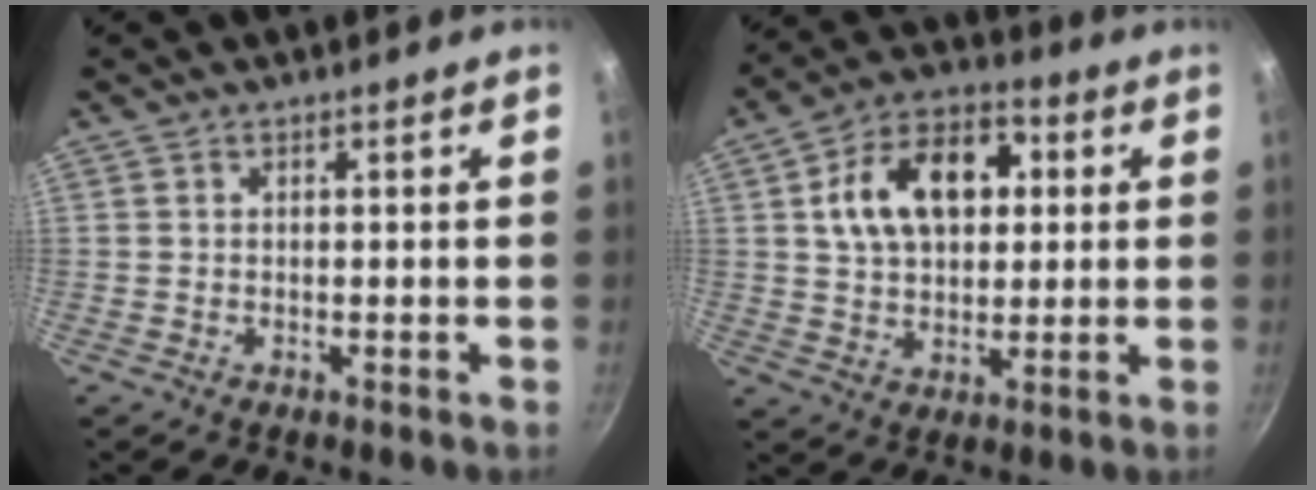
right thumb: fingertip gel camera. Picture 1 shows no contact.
{"total": 15.7, "force": [3.5, 10.2, 11.3], "torque": [-0.164, 0.013, 0.054]}